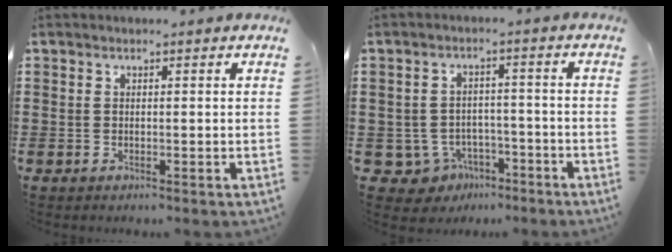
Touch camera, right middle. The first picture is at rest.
{"total": 4.3, "force": [-3.2, 2.7, 0.9], "torque": [-0.033, 0.008, -0.065]}